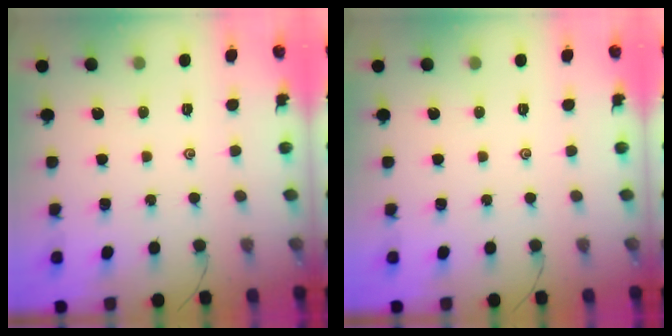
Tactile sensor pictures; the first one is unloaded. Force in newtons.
{"total": 0.0}